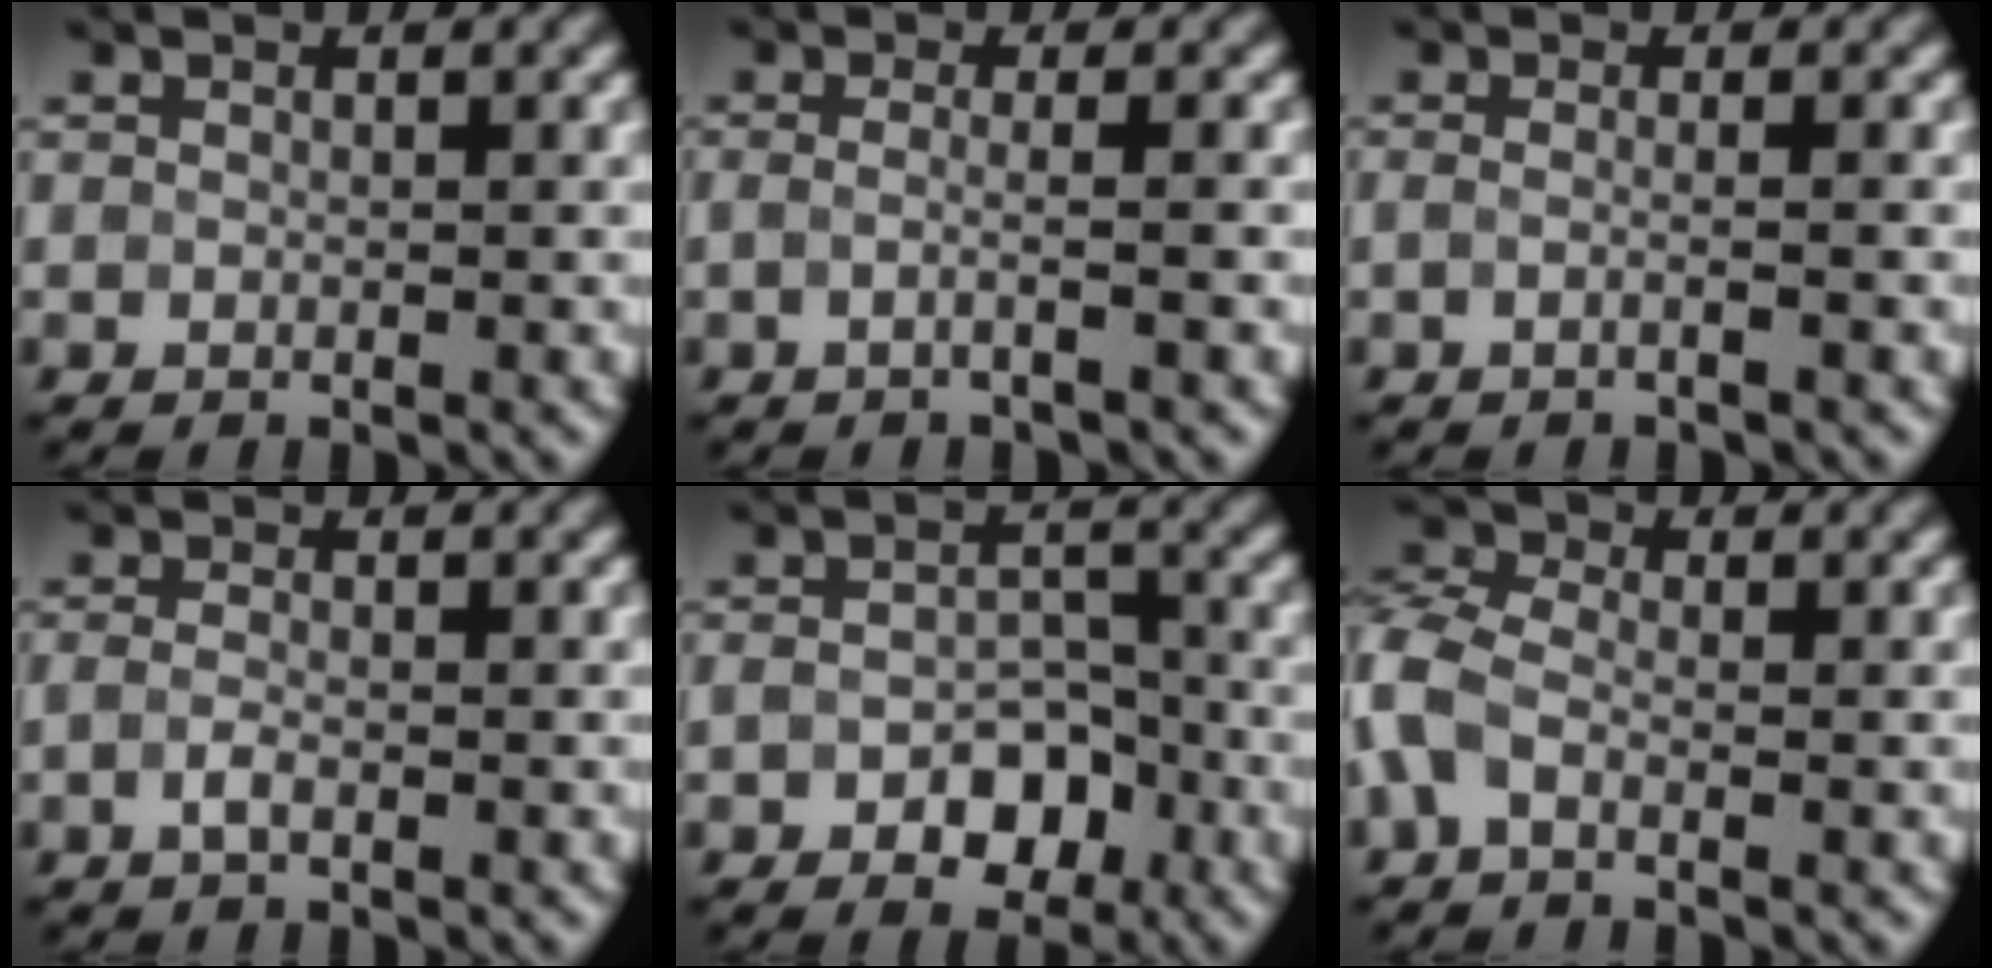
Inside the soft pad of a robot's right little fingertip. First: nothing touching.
{"total": 2.0, "force": [-0.3, 0.8, 1.8], "torque": [-0.020, -0.009, -0.021]}
{"total": 2.4, "force": [0.1, 1.3, 2.0], "torque": [-0.002, -0.002, -0.029]}
{"total": 1.2, "force": [-0.6, 0.4, 0.9], "torque": [-0.022, -0.002, -0.013]}
{"total": 4.3, "force": [-1.7, 2.8, 2.9], "torque": [-0.047, -0.003, -0.026]}
{"total": 3.3, "force": [-1.2, 1.9, 2.3], "torque": [-0.064, 0.008, -0.039]}